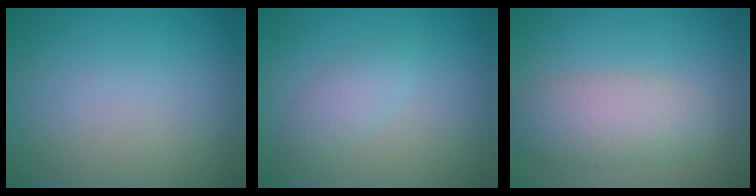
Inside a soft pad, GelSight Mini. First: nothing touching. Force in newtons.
{"total": 1.9, "press": 1.9, "slide": 0.0}
{"total": 4.3, "press": 4.3, "slide": 0.5}